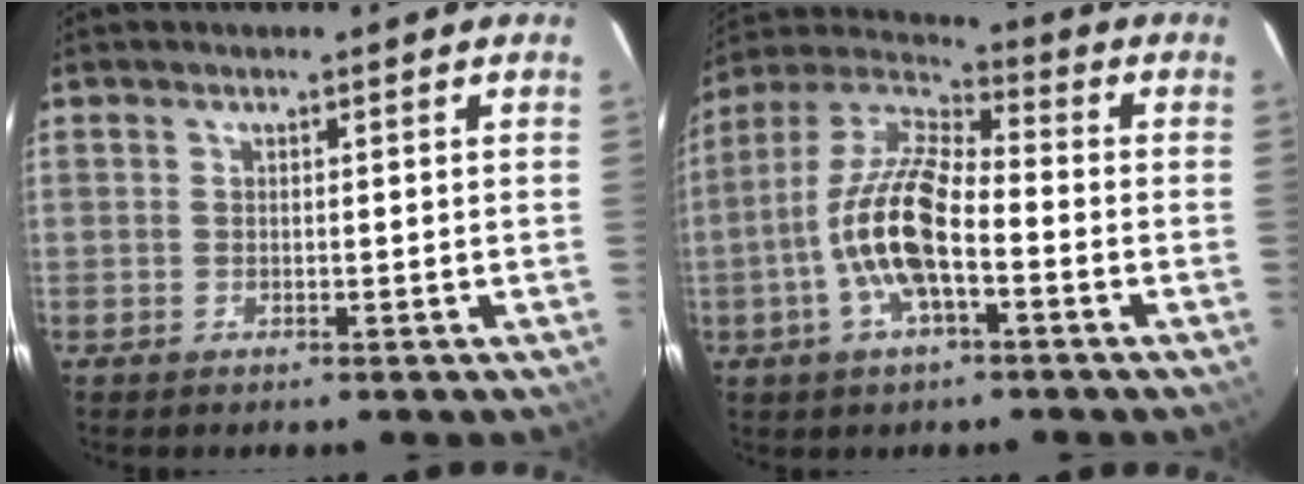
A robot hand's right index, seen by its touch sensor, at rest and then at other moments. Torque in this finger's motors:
{"motor_torque": [1.82, -0.32, 1.05, 0.21]}